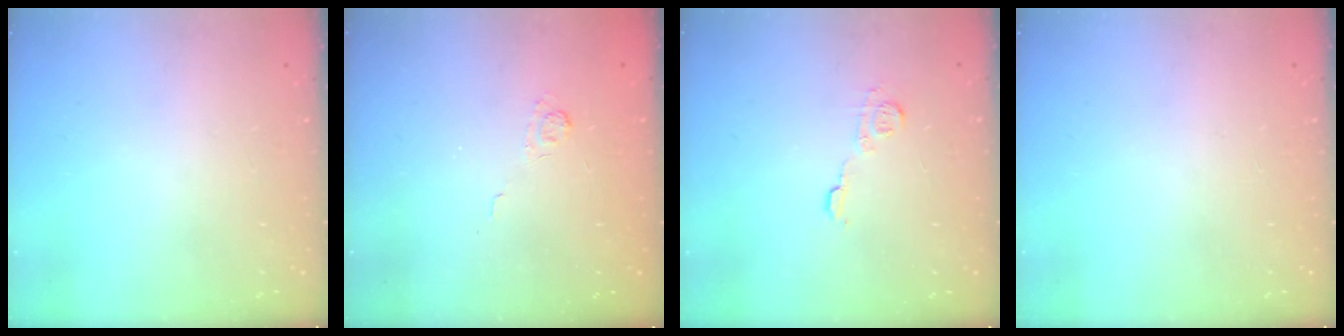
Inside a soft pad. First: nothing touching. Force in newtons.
{"total": 2.5, "press": 2.1, "slide": 1.4}
{"total": 7.8, "press": 7.8, "slide": 0.6}
{"total": 0.0}